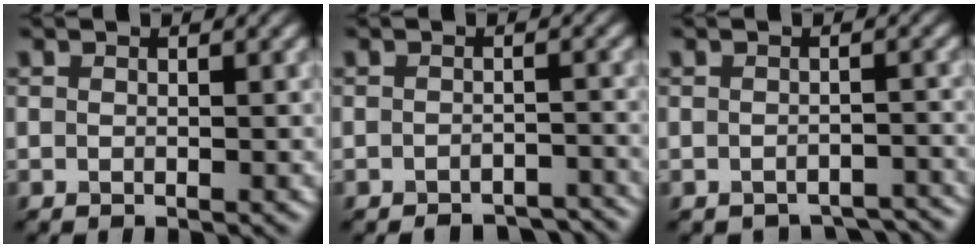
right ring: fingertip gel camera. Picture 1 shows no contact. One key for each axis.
{"total": 4.2, "fx": -4.1, "fy": -0.6, "fz": -0.1, "tx": -0.028, "ty": -0.006, "tz": -0.024}
{"total": 4.1, "fx": -4.0, "fy": -0.6, "fz": -0.3, "tx": -0.029, "ty": -0.008, "tz": -0.023}